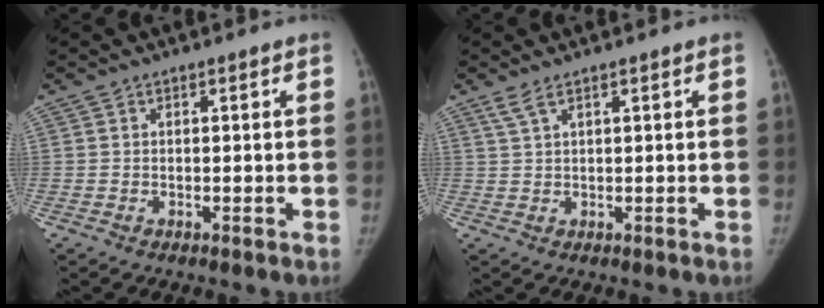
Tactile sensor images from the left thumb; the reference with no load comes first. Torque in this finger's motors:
{"motor_torque": [0.36, -0.02, -0.02, -0.63, 0.12]}